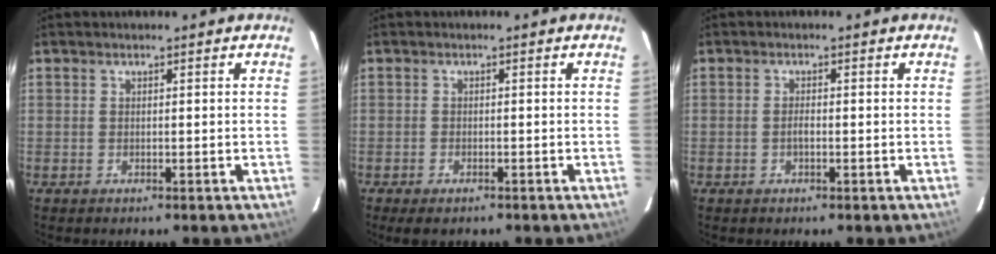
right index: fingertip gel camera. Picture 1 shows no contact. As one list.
[{"total": 3.0, "force": [-2.2, 1.3, 1.6], "torque": [-0.036, -0.011, -0.036]}, {"total": 1.2, "force": [-0.4, 0.4, 1.0], "torque": [-0.020, 0.003, -0.007]}]